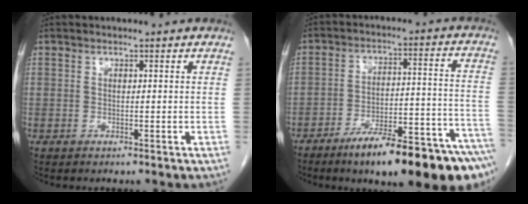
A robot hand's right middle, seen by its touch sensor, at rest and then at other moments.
{"total": 19.1, "force": [-13.6, 1.9, 13.2], "torque": [-0.125, 0.026, -0.208]}